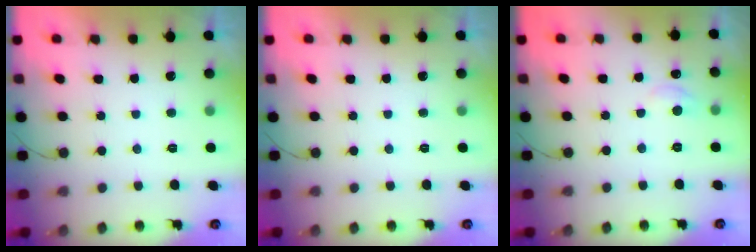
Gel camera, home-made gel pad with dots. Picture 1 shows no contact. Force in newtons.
{"total": 0.0}
{"total": 5.6, "press": 5.5, "slide": 0.7}